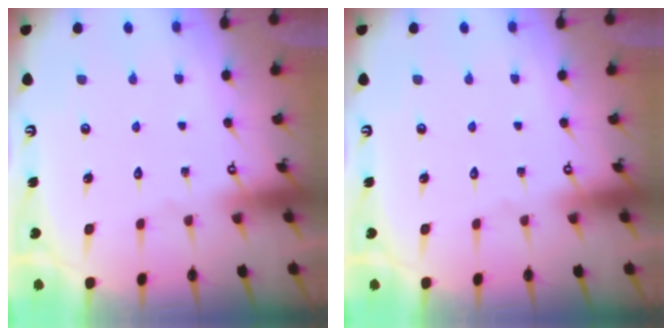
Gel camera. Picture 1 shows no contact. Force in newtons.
{"total": 0.0}